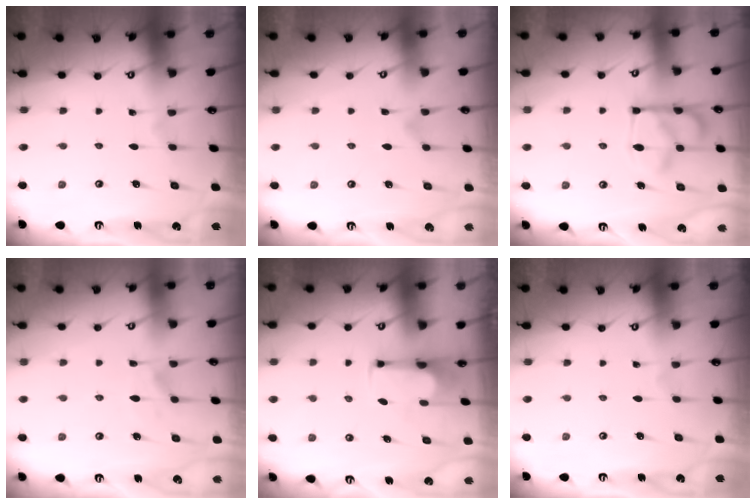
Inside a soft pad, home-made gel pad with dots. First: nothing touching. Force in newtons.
{"total": 2.1, "press": 1.9, "slide": 1.0}
{"total": 6.2, "press": 6.2, "slide": 0.6}
{"total": 1.5, "press": 1.0, "slide": 1.1}
{"total": 2.8, "press": 2.6, "slide": 1.1}
{"total": 0.0}